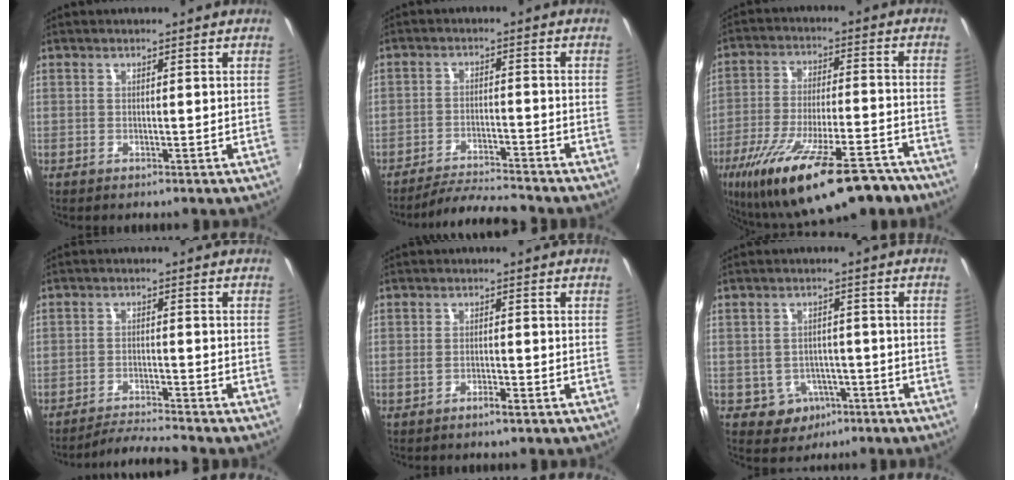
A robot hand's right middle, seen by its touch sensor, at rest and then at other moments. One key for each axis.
{"total": 7.9, "fx": -7.6, "fy": 0.3, "fz": 2.2, "tx": -0.061, "ty": 0.001, "tz": -0.124}
{"total": 25.2, "fx": -17.5, "fy": 7.6, "fz": 16.5, "tx": -0.297, "ty": -0.049, "tz": -0.262}
{"total": 5.4, "fx": -5.3, "fy": -0.7, "fz": 0.9, "tx": -0.045, "ty": 0.000, "tz": -0.093}
{"total": 2.1, "fx": -1.4, "fy": 0.5, "fz": 1.5, "tx": -0.030, "ty": -0.003, "tz": -0.026}
{"total": 5.6, "fx": -2.6, "fy": 4.9, "fz": 1.2, "tx": -0.035, "ty": 0.009, "tz": -0.024}